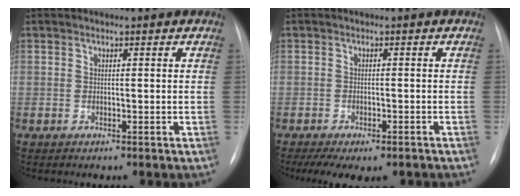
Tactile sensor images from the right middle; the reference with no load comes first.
{"total": 8.5, "force": [-6.2, 3.7, 4.4], "torque": [-0.061, 0.000, -0.085]}